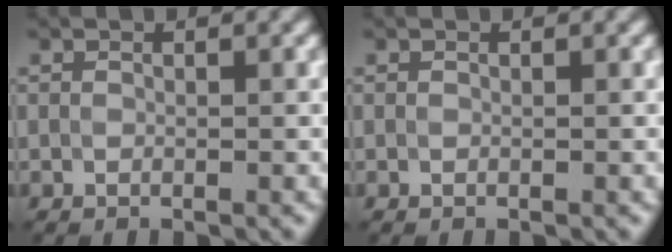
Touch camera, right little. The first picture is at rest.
{"total": 0.0}